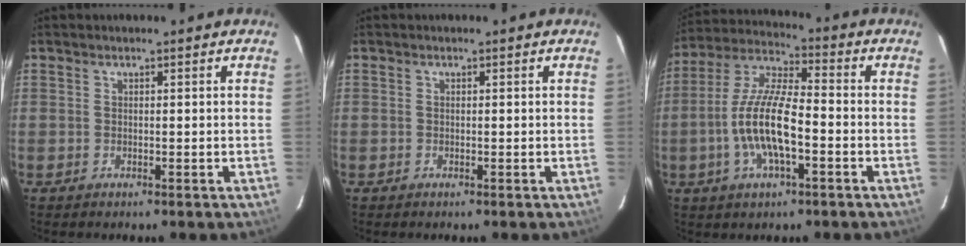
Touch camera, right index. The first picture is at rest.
{"total": 0.0}
{"total": 13.4, "force": [-3.6, 4.0, 12.2], "torque": [-0.250, -0.001, -0.070]}